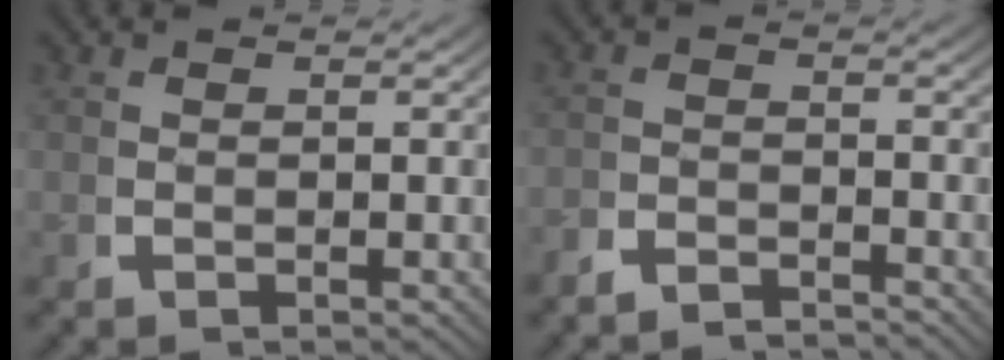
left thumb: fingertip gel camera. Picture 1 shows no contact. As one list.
[{"total": 3.0, "force": [-2.9, 0.6, 0.2], "torque": [0.001, -0.013, -0.055]}]